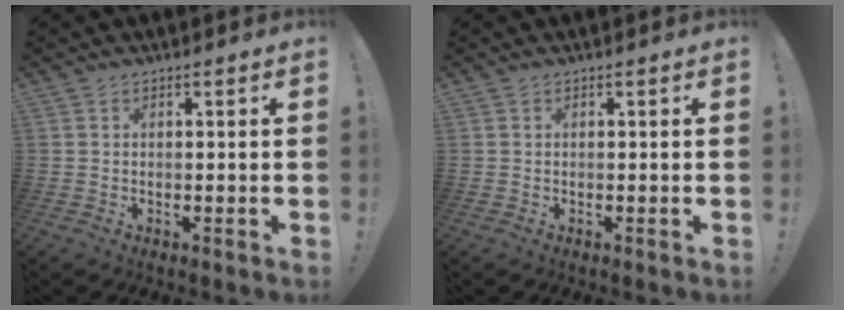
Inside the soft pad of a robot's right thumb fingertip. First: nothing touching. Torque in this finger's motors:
{"motor_torque": [0.00, 0.00, -0.09, 0.10, 0.00]}